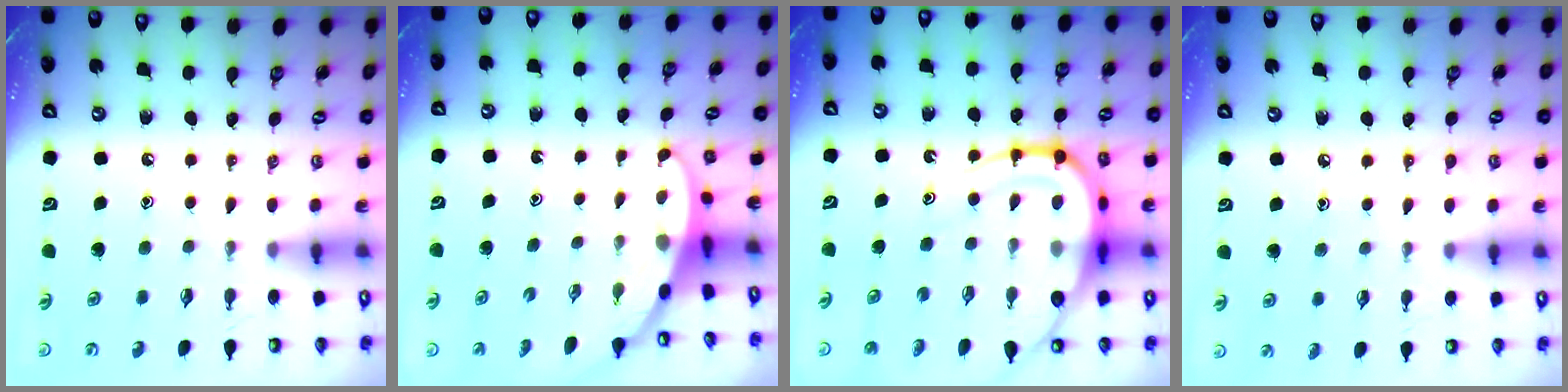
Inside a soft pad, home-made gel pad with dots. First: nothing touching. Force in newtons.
{"total": 3.0, "press": 3.0, "slide": 0.1}
{"total": 18.4, "press": 18.4, "slide": 1.8}
{"total": 4.8, "press": 4.8, "slide": 0.6}